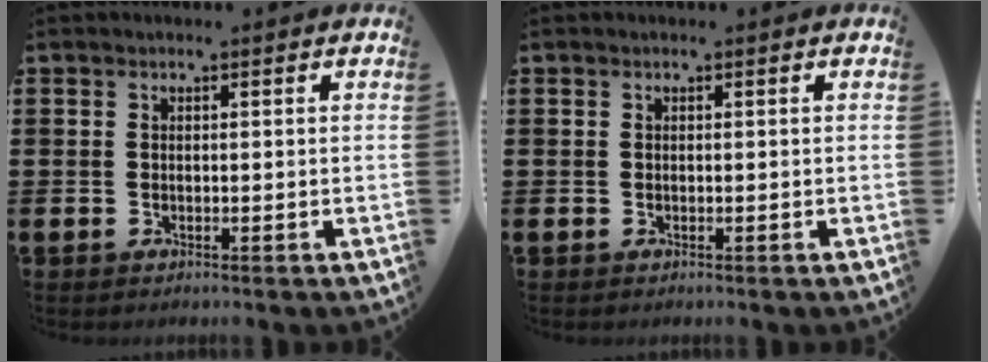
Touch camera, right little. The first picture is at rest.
{"total": 0.0}